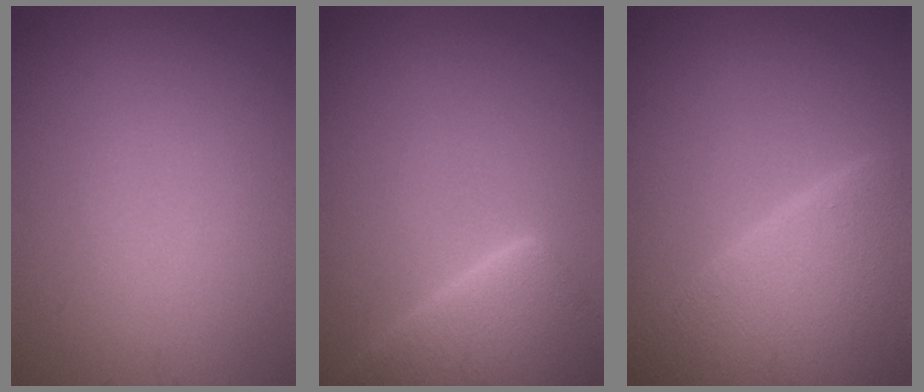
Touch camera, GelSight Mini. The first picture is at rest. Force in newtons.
{"total": 7.4, "press": 7.4, "slide": 0.6}
{"total": 7.6, "press": 7.6, "slide": 0.4}